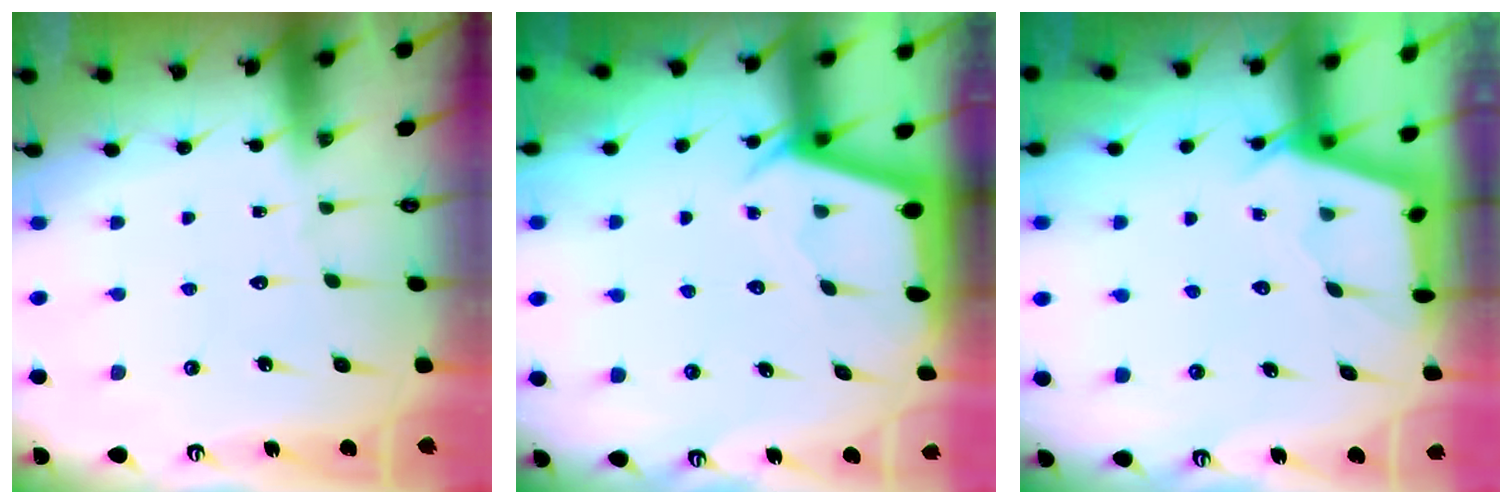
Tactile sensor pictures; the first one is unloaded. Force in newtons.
{"total": 2.3, "press": 2.3, "slide": 0.3}
{"total": 2.6, "press": 2.6, "slide": 0.3}